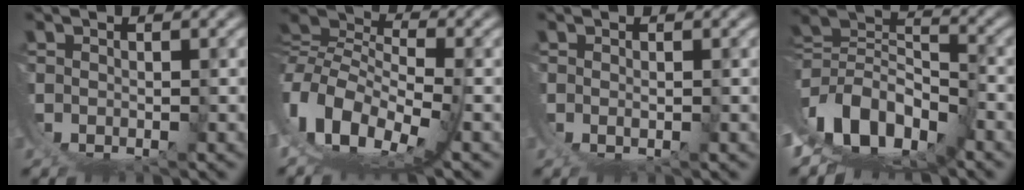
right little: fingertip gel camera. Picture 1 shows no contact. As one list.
[{"total": 11.0, "force": [2.5, 6.9, 8.2], "torque": [-0.190, -0.036, 0.053]}, {"total": 1.1, "force": [0.6, -0.9, 0.4], "torque": [-0.002, 0.001, 0.012]}, {"total": 13.2, "force": [-0.1, 9.4, 9.2], "torque": [-0.191, -0.042, 0.008]}]